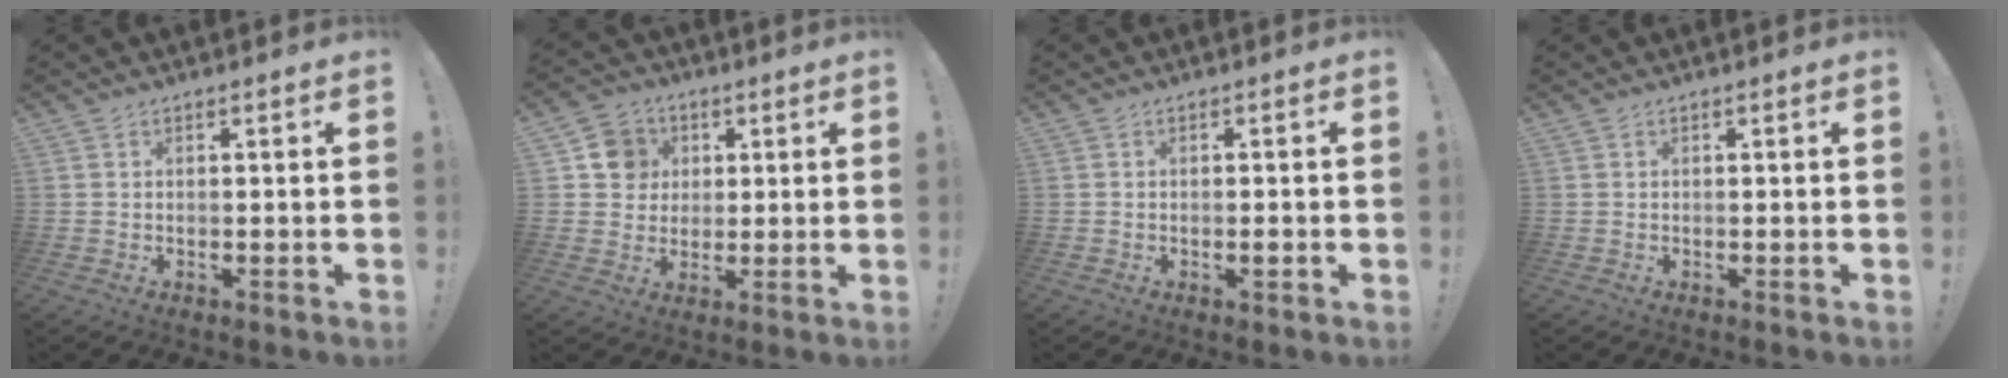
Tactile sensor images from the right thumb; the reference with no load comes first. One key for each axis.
{"total": 9.5, "fx": 2.6, "fy": 8.8, "fz": 2.3, "tx": -0.016, "ty": -0.011, "tz": 0.053}
{"total": 1.7, "fx": -0.8, "fy": 0.3, "fz": 1.4, "tx": -0.022, "ty": 0.002, "tz": -0.015}
{"total": 0.0}